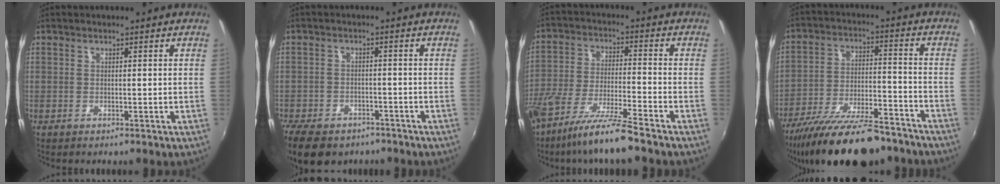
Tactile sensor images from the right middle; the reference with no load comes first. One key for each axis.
{"total": 12.1, "fx": -8.8, "fy": 6.3, "fz": 5.5, "tx": -0.139, "ty": -0.020, "tz": -0.140}
{"total": 12.9, "fx": -10.3, "fy": -0.3, "fz": 7.8, "tx": -0.157, "ty": -0.030, "tz": -0.185}
{"total": 21.9, "fx": -17.6, "fy": 6.1, "fz": 11.5, "tx": -0.211, "ty": -0.033, "tz": -0.266}